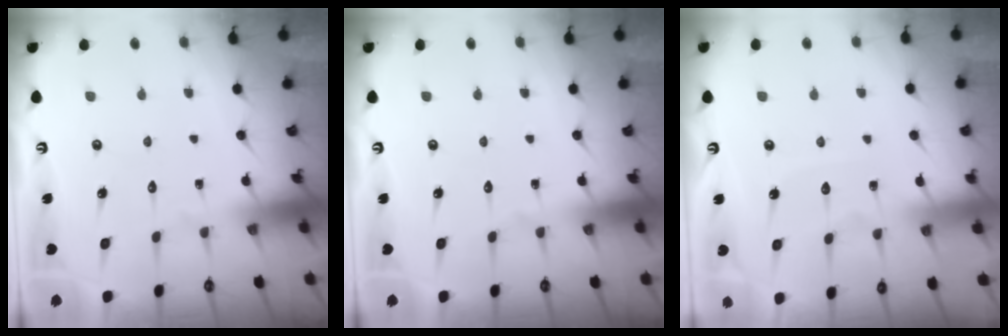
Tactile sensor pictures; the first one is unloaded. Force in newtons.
{"total": 0.0}
{"total": 3.9, "press": 3.8, "slide": 0.5}